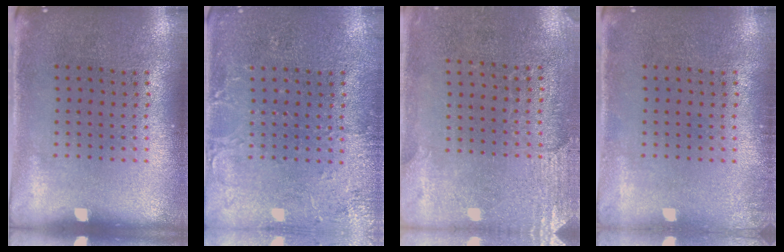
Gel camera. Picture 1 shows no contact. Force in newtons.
{"total": 2.9, "press": 2.9, "slide": 0.4}
{"total": 2.6, "press": 2.4, "slide": 1.1}
{"total": 0.7, "press": 0.6, "slide": 0.2}